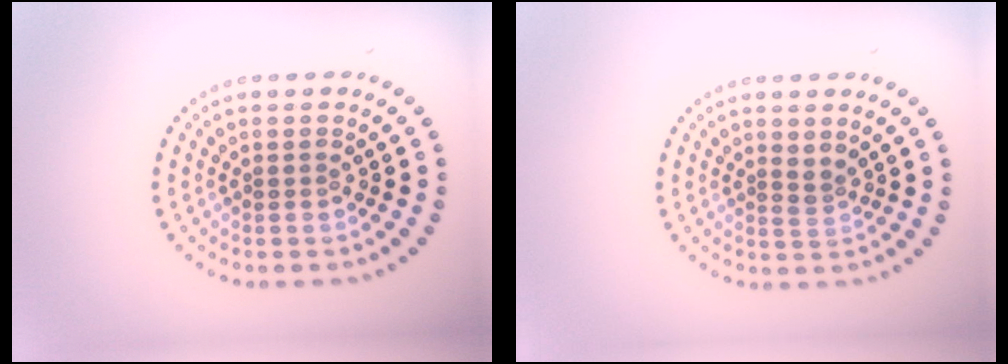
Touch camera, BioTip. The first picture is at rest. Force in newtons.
{"total": 1.1, "press": 0.6, "slide": 0.9}